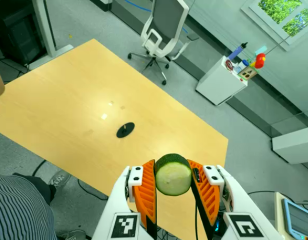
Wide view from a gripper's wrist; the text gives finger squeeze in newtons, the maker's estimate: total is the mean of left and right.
{"total": 11.5, "left": 11.7, "right": 11.2}